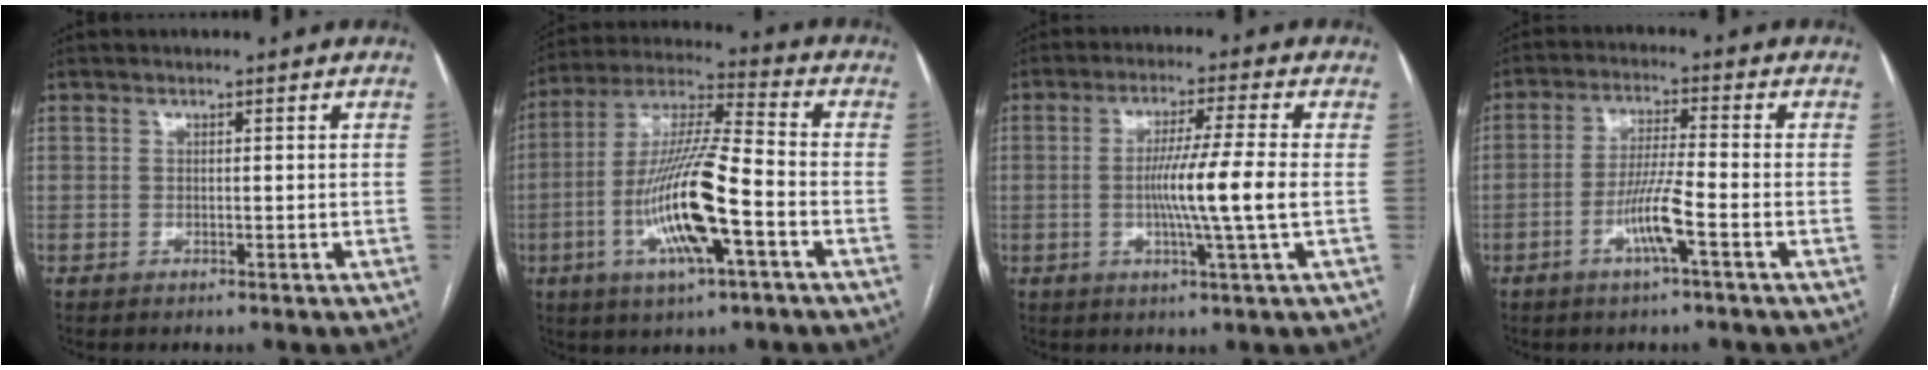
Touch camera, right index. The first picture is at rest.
{"total": 16.1, "force": [-4.9, 1.9, 15.2], "torque": [-0.303, -0.004, -0.087]}
{"total": 8.8, "force": [-0.9, -1.4, 8.6], "torque": [-0.154, -0.009, -0.017]}
{"total": 6.7, "force": [-2.8, -0.2, 6.1], "torque": [-0.121, -0.002, -0.054]}